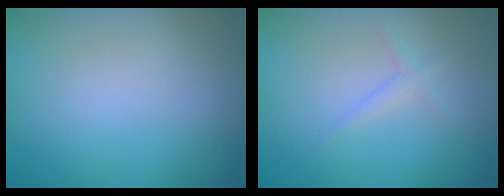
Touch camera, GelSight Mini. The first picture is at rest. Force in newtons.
{"total": 0.9, "press": 0.9, "slide": 0.1}